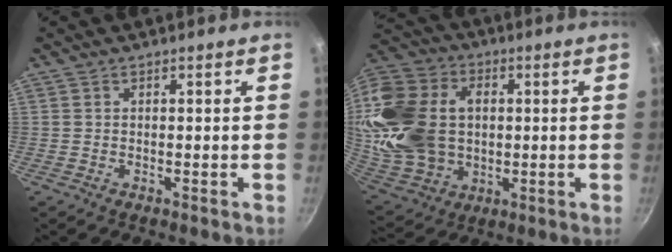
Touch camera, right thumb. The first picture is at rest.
{"total": 26.6, "force": [2.1, 19.5, 18.0], "torque": [-0.365, 0.015, 0.050]}